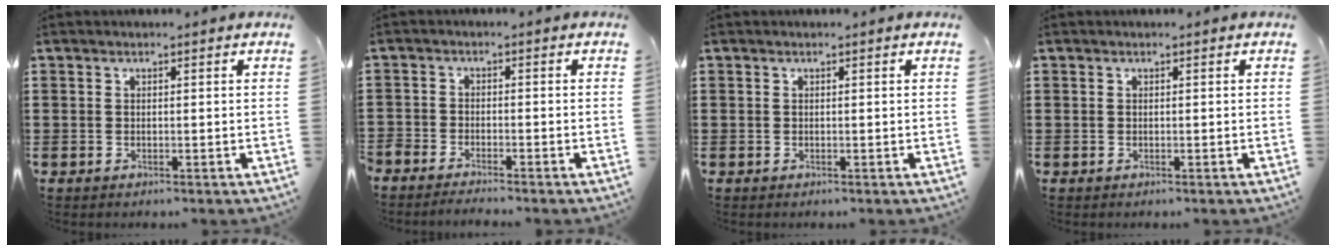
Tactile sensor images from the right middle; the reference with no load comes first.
{"total": 2.5, "force": [-2.5, 0.2, -0.1], "torque": [-0.012, -0.002, -0.057]}
{"total": 0.0}
{"total": 0.0}